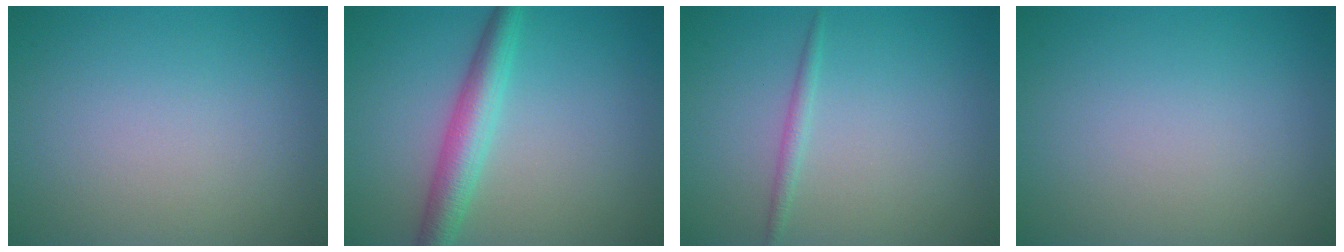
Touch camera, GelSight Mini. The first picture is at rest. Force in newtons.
{"total": 4.0, "press": 4.0, "slide": 0.0}
{"total": 1.1, "press": 1.1, "slide": 0.1}
{"total": 0.0}